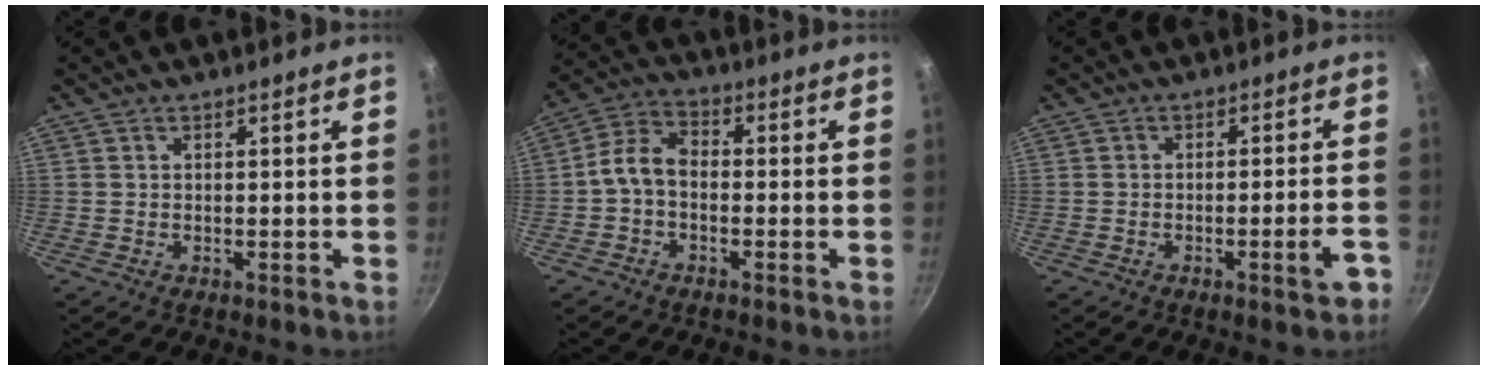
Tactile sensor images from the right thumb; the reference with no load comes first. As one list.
[{"total": 6.3, "force": [-1.4, 4.2, 4.4], "torque": [-0.083, 0.030, -0.040]}, {"total": 4.8, "force": [-2.5, 0.9, 3.9], "torque": [-0.040, 0.023, -0.029]}]